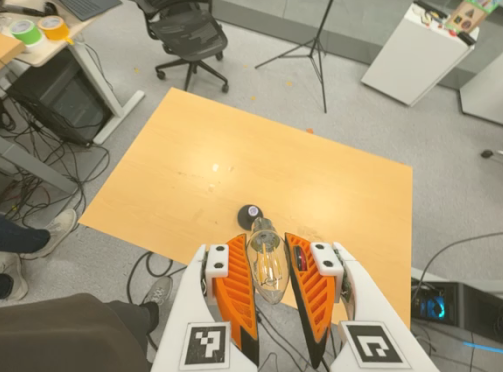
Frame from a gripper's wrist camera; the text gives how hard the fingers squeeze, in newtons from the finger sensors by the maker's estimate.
{"total": 13.7, "left": 14.5, "right": 12.8}